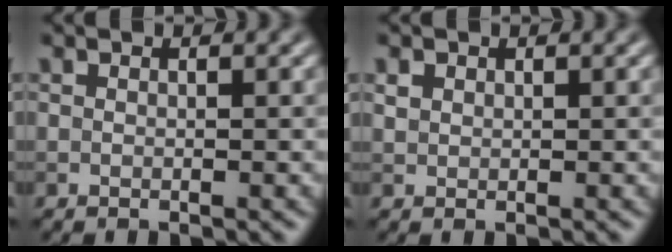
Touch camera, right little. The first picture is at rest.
{"total": 0.9, "force": [0.5, 0.7, 0.3], "torque": [-0.006, 0.001, 0.010]}